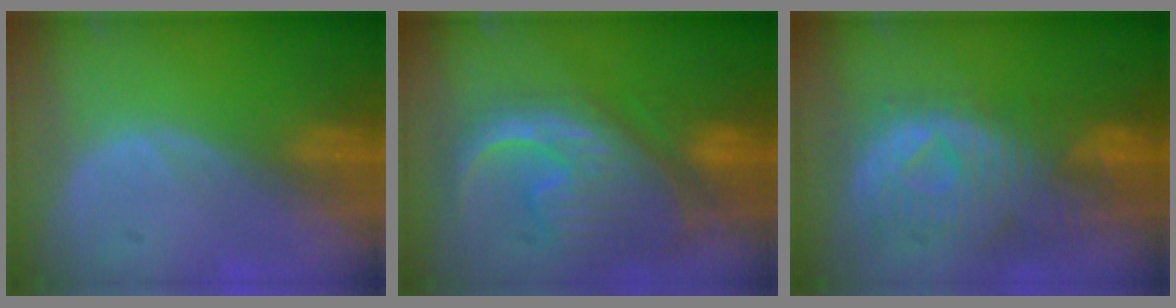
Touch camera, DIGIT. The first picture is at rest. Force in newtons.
{"total": 12.8, "press": 10.9, "slide": 6.6}
{"total": 11.0, "press": 9.7, "slide": 5.3}